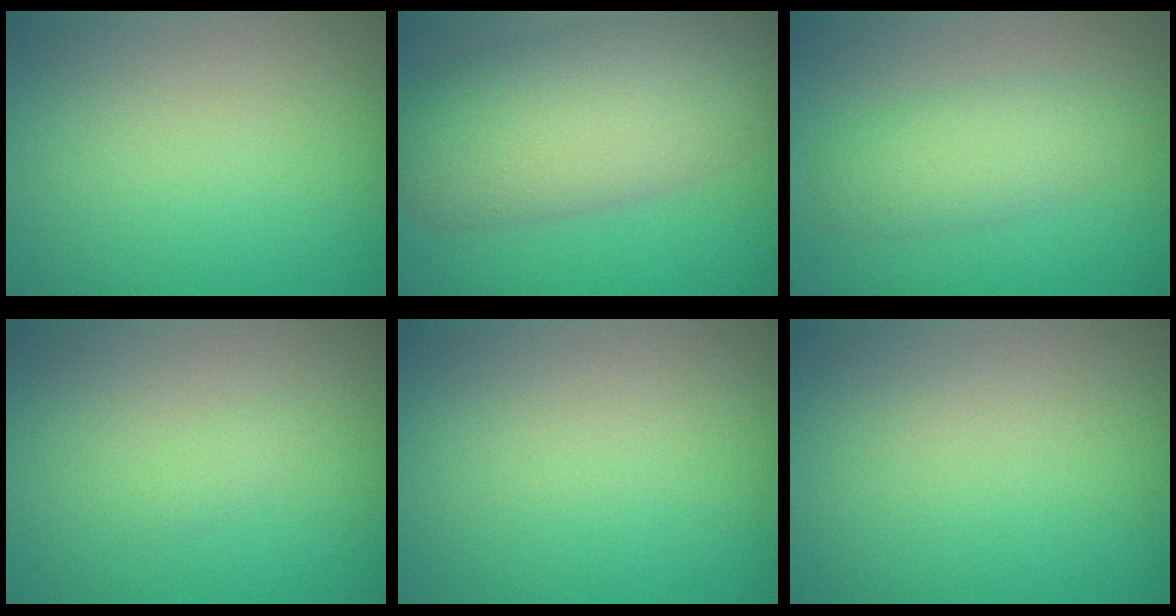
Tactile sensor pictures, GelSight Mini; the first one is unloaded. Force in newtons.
{"total": 9.0, "press": 8.9, "slide": 0.5}
{"total": 3.0, "press": 3.0, "slide": 0.1}
{"total": 0.6, "press": 0.6, "slide": 0.1}
{"total": 0.0}
{"total": 0.0}